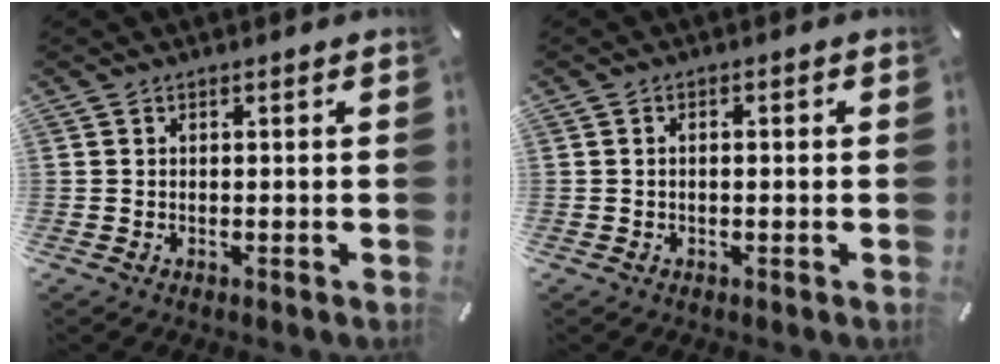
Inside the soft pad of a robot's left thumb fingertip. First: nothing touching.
{"total": 1.1, "force": [-0.3, 0.5, 0.9], "torque": [-0.018, 0.003, -0.007]}